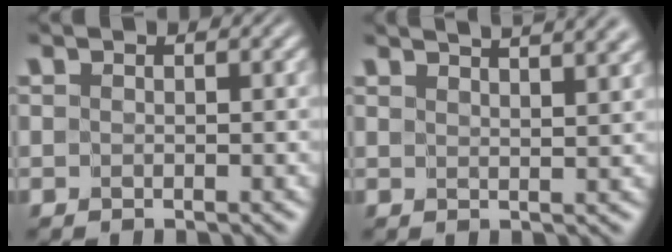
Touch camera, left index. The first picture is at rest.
{"total": 7.8, "force": [5.9, 2.7, 4.4], "torque": [-0.022, 0.042, 0.044]}